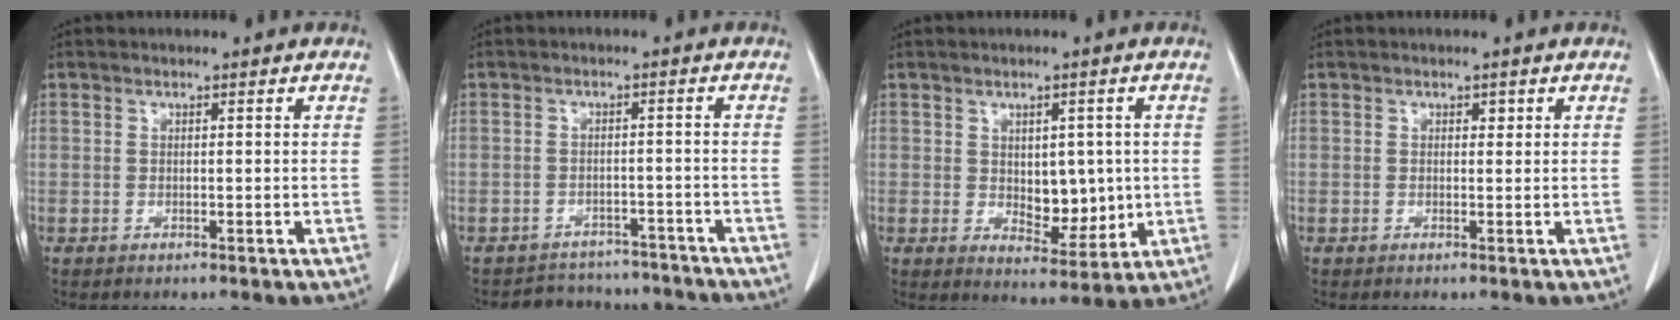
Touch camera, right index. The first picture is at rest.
{"total": 8.5, "force": [-7.9, 3.2, -0.2], "torque": [0.012, 0.024, -0.094]}
{"total": 6.1, "force": [0.2, 3.4, 5.1], "torque": [-0.063, -0.002, 0.018]}
{"total": 0.9, "force": [0.4, 0.6, 0.5], "torque": [0.000, 0.003, 0.005]}